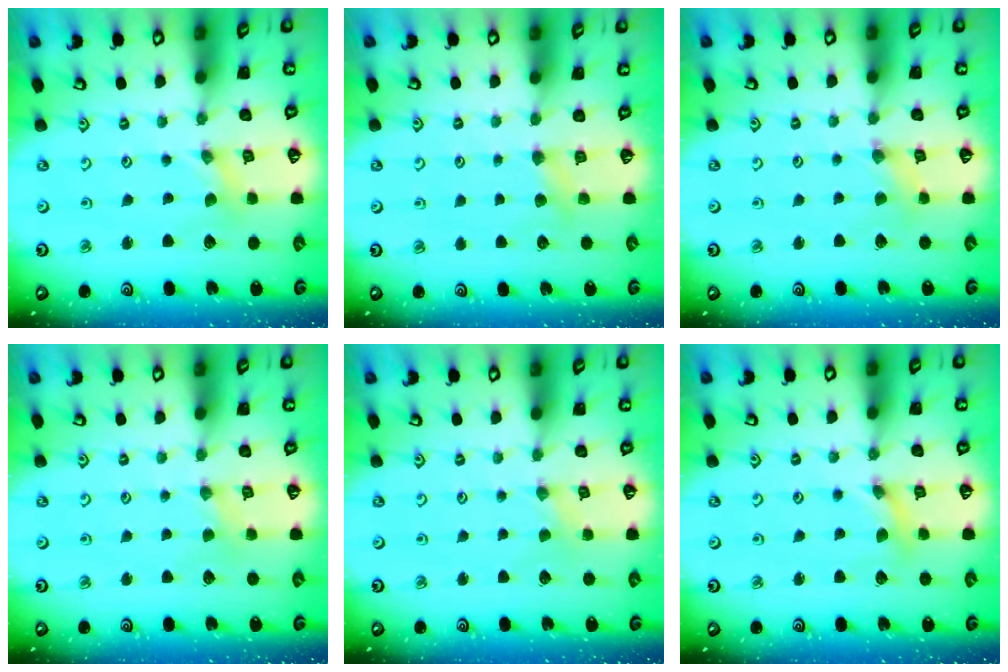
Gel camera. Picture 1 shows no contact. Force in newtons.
{"total": 3.4, "press": 3.3, "slide": 0.6}
{"total": 1.2, "press": 1.2, "slide": 0.2}
{"total": 1.6, "press": 1.5, "slide": 0.4}
{"total": 0.7, "press": 0.7, "slide": 0.2}
{"total": 2.5, "press": 2.4, "slide": 0.3}